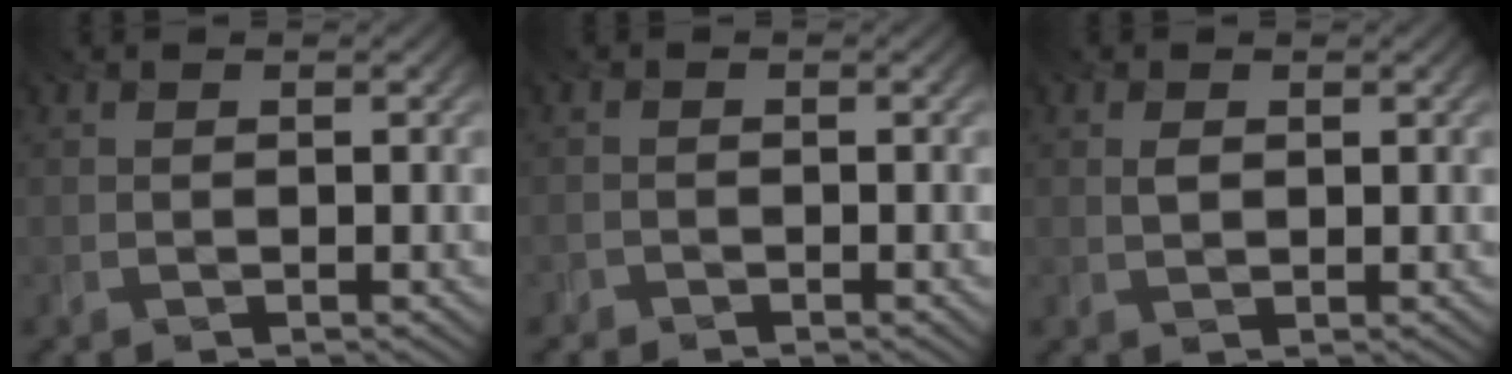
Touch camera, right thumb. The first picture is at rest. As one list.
[{"total": 1.0, "force": [-1.0, 0.3, -0.2], "torque": [0.004, -0.003, -0.021]}, {"total": 1.0, "force": [0.5, 0.6, 0.6], "torque": [-0.016, -0.001, 0.010]}]